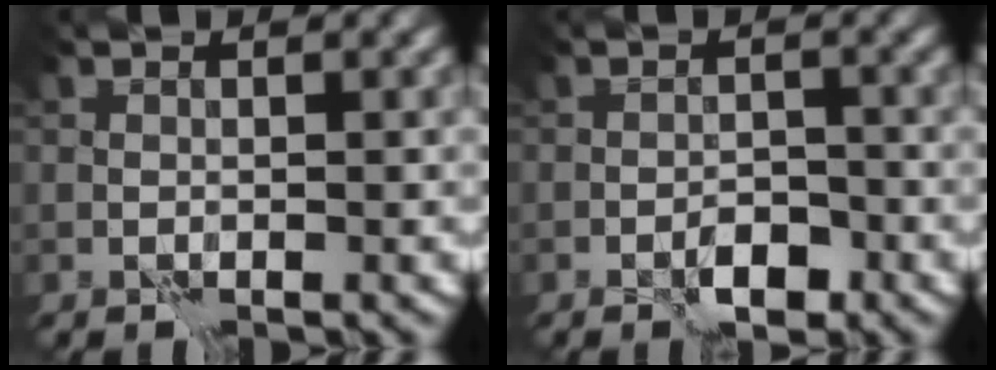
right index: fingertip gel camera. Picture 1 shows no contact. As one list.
[{"total": 2.3, "force": [-1.4, 1.0, 1.5], "torque": [-0.018, 0.004, -0.022]}]